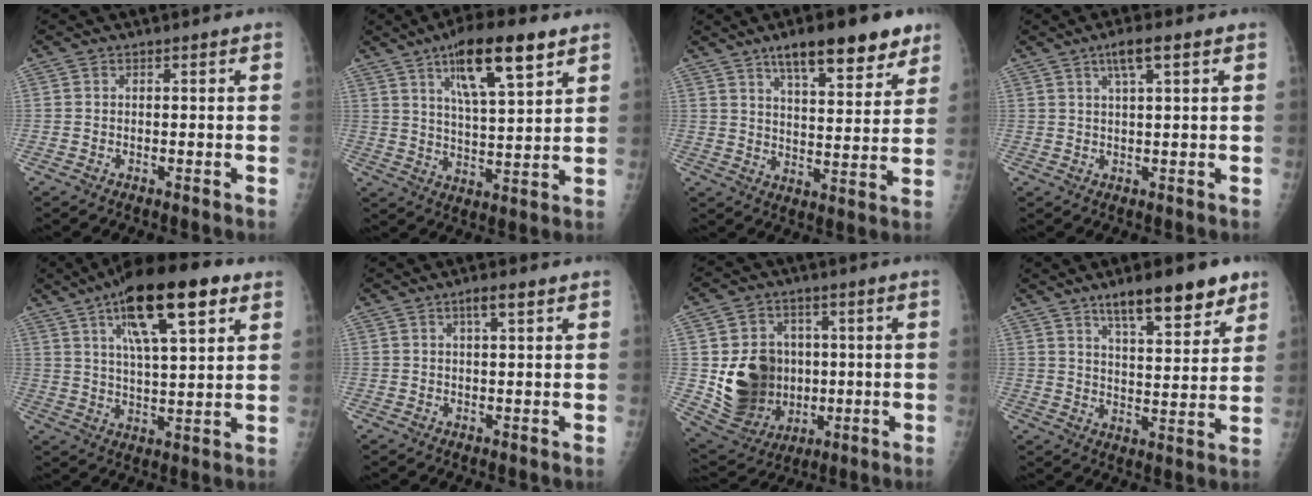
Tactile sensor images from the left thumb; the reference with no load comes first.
{"total": 14.8, "force": [8.1, 3.9, 11.7], "torque": [-0.181, -0.031, 0.137]}
{"total": 15.1, "force": [9.9, 4.9, 10.3], "torque": [-0.114, -0.040, 0.149]}
{"total": 4.8, "force": [2.4, 0.9, 4.0], "torque": [-0.073, -0.001, 0.043]}
{"total": 17.7, "force": [8.8, 5.5, 14.4], "torque": [-0.215, -0.016, 0.145]}
{"total": 3.0, "force": [1.6, 0.6, 2.5], "torque": [-0.042, -0.001, 0.027]}
{"total": 16.0, "force": [-0.4, 13.5, 8.6], "torque": [-0.109, -0.002, 0.019]}
{"total": 13.7, "force": [9.0, 4.2, 9.4], "torque": [-0.108, -0.043, 0.140]}